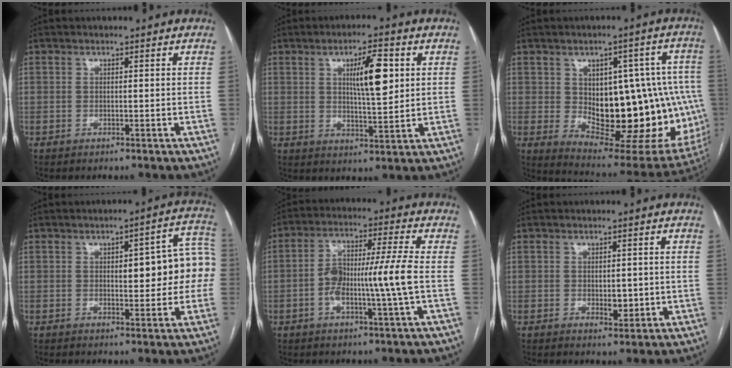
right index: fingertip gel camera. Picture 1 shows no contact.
{"total": 8.3, "force": [2.4, 1.7, 7.8], "torque": [-0.127, 0.005, 0.042]}
{"total": 23.3, "force": [-1.0, 10.3, 20.9], "torque": [-0.208, 0.019, 0.017]}
{"total": 11.2, "force": [0.7, 3.5, 10.6], "torque": [-0.122, 0.035, 0.012]}
{"total": 9.9, "force": [-1.6, 0.0, 9.7], "torque": [-0.181, 0.014, -0.034]}
{"total": 2.9, "force": [-0.2, 1.7, 2.3], "torque": [-0.030, -0.002, 0.003]}